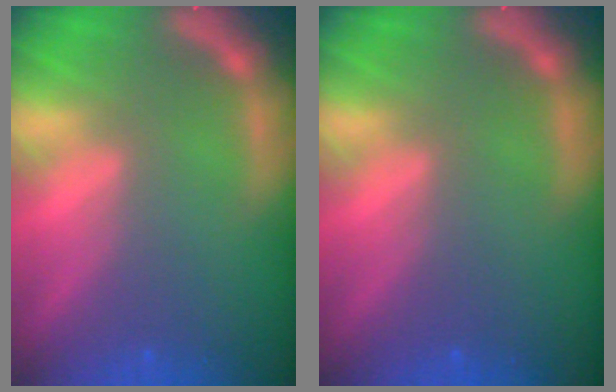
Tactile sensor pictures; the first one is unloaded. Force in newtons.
{"total": 0.0}